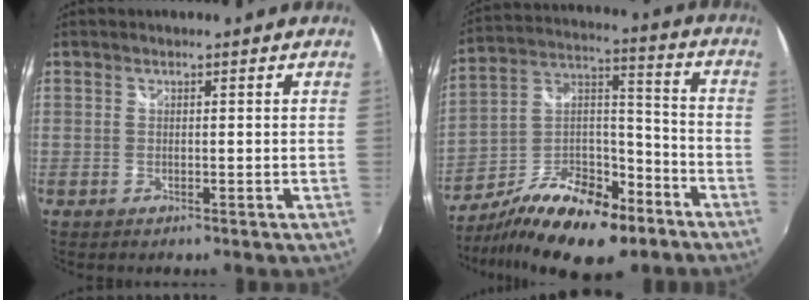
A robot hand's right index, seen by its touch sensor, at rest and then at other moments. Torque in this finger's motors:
{"motor_torque": [-0.19, -1.20, -0.10, -0.16]}